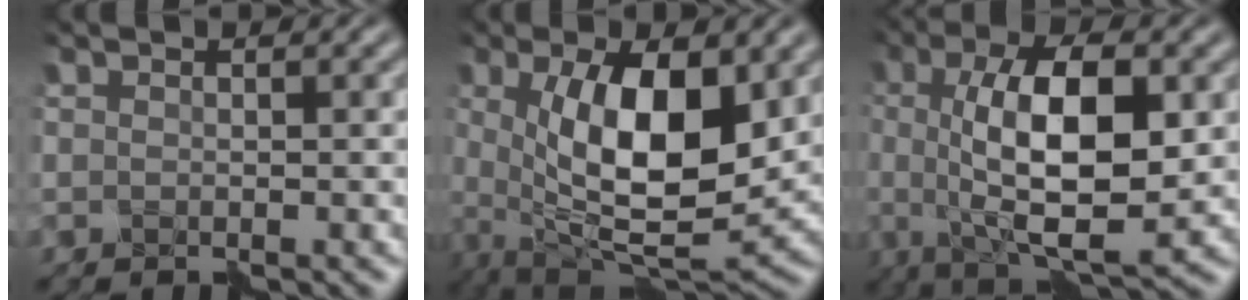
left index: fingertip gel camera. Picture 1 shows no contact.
{"total": 10.6, "force": [1.6, 4.0, 9.7], "torque": [-0.165, -0.012, 0.029]}
{"total": 9.9, "force": [0.7, 3.5, 9.2], "torque": [-0.150, 0.003, 0.009]}